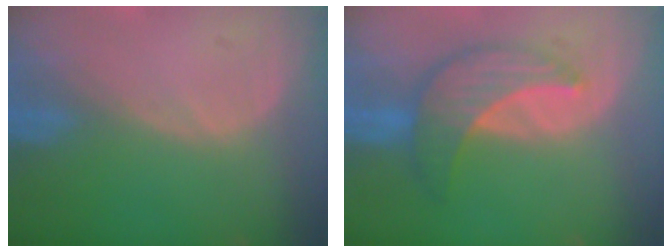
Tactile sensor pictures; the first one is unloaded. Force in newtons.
{"total": 7.1, "press": 7.1, "slide": 0.1}